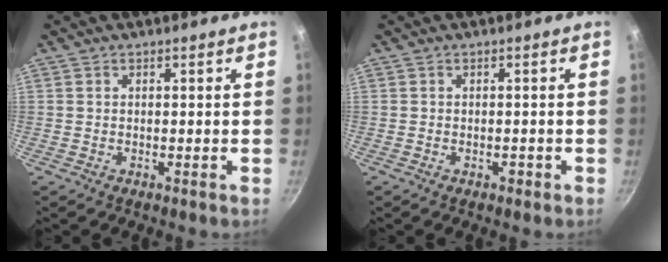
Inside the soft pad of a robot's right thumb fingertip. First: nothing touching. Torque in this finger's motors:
{"motor_torque": [0.30, -0.02, 0.16, -0.10, -0.01]}